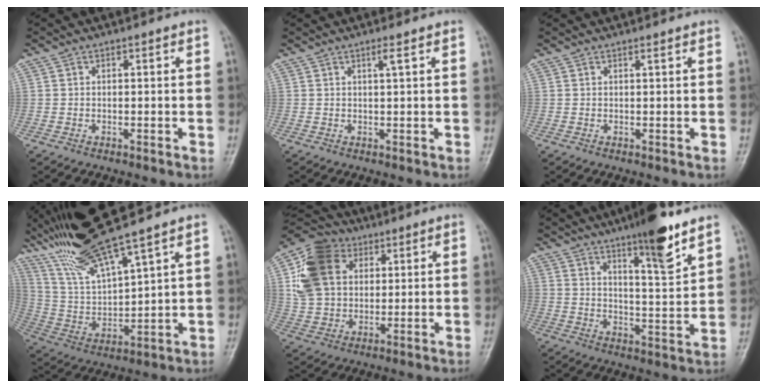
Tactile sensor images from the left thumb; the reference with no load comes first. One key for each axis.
{"total": 1.3, "fx": 0.8, "fy": -0.3, "fz": 1.0, "tx": -0.023, "ty": -0.006, "tz": 0.017}
{"total": 0.6, "fx": 0.6, "fy": 0.0, "fz": 0.2, "tx": -0.006, "ty": -0.003, "tz": 0.011}
{"total": 16.1, "fx": 12.7, "fy": 1.4, "fz": 9.8, "tx": -0.187, "ty": -0.049, "tz": 0.256}
{"total": 15.0, "fx": 4.4, "fy": 11.6, "fz": 8.5, "tx": -0.146, "ty": 0.006, "tz": 0.077}
{"total": 12.0, "fx": 8.1, "fy": 1.7, "fz": 8.7, "tx": -0.125, "ty": -0.055, "tz": 0.131}